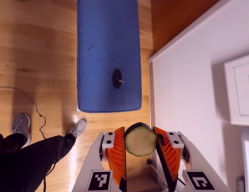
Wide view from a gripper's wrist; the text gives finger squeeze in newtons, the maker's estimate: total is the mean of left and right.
{"total": 9.4, "left": 9.0, "right": 9.9}